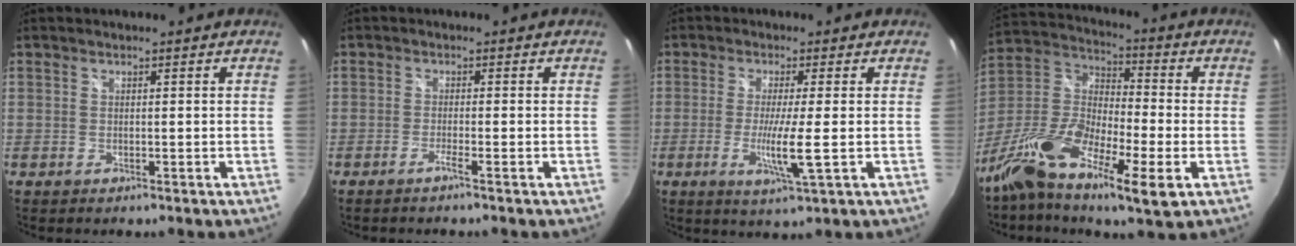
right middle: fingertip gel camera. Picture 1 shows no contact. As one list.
[{"total": 1.8, "force": [-1.3, -0.7, 1.1], "torque": [-0.022, -0.001, -0.026]}, {"total": 6.5, "force": [-1.3, -0.7, 6.3], "torque": [-0.124, -0.015, -0.027]}, {"total": 17.6, "force": [-8.7, 5.2, 14.4], "torque": [-0.299, -0.029, -0.181]}]